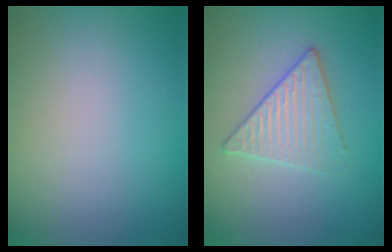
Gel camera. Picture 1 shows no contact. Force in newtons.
{"total": 3.2, "press": 3.2, "slide": 0.6}